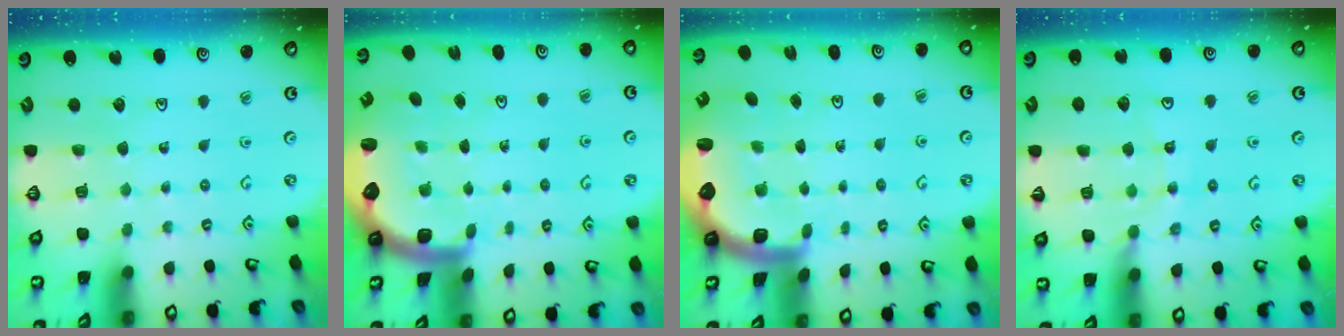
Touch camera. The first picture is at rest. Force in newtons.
{"total": 2.9, "press": 2.6, "slide": 1.4}
{"total": 2.9, "press": 2.6, "slide": 1.4}
{"total": 11.8, "press": 11.7, "slide": 1.4}